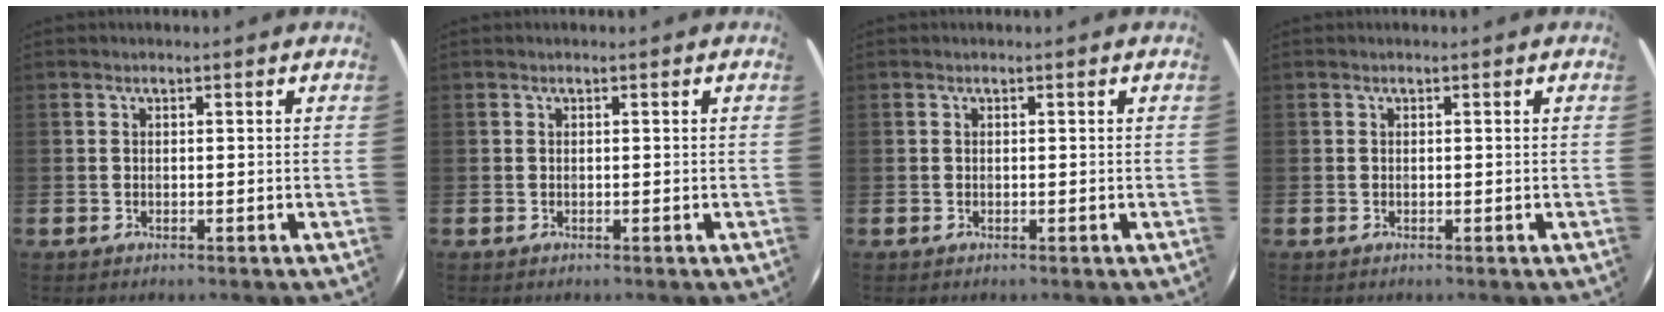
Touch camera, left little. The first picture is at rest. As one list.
[{"total": 0.0}, {"total": 0.0}, {"total": 0.0}]